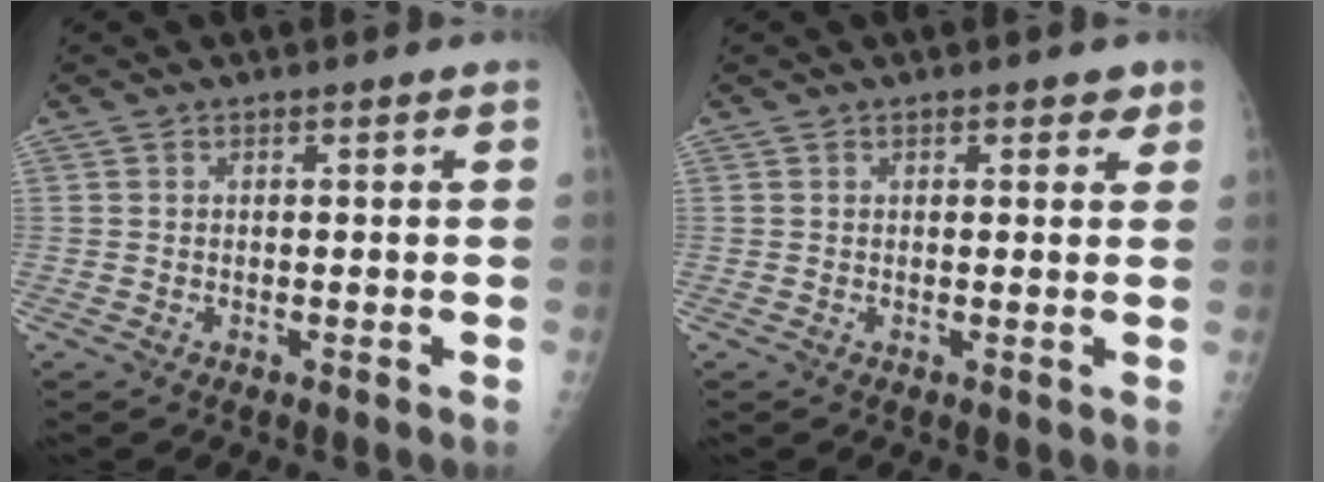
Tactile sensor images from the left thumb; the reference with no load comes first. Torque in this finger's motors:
{"motor_torque": [-0.31, 0.19, 0.05, 0.12, 0.03]}